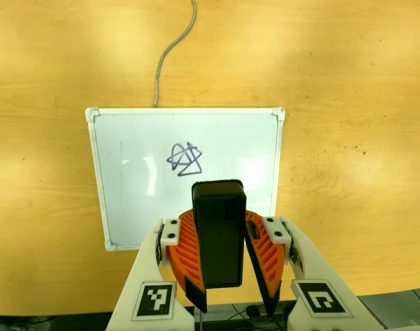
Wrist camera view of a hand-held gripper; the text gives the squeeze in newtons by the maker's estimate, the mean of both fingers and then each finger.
{"total": 9.8, "left": 10.2, "right": 9.4}